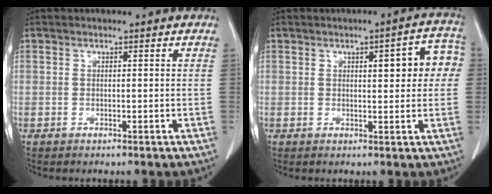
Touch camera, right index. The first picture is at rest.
{"total": 6.9, "force": [1.5, 2.1, 6.4], "torque": [-0.071, 0.020, 0.014]}